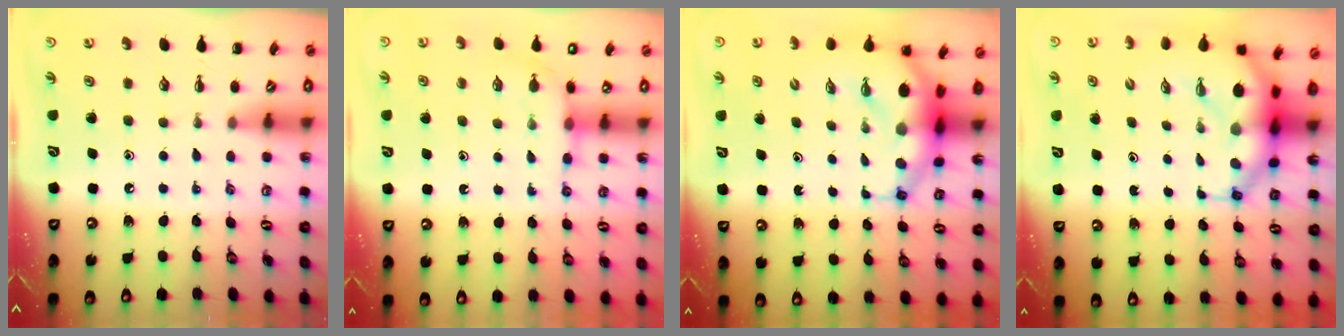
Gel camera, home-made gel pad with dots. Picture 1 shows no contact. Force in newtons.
{"total": 8.0, "press": 7.9, "slide": 1.4}
{"total": 9.3, "press": 9.0, "slide": 2.3}
{"total": 8.8, "press": 8.5, "slide": 2.3}